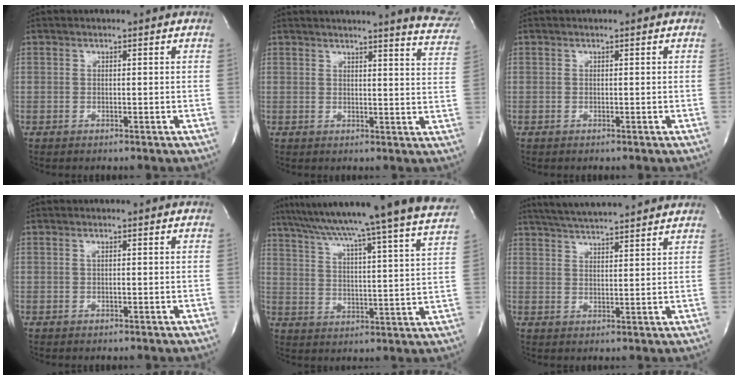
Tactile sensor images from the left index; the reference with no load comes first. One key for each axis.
{"total": 12.2, "fx": 11.5, "fy": 0.2, "fz": 4.1, "tx": -0.038, "ty": -0.064, "tz": 0.105}
{"total": 0.0}
{"total": 0.7, "fx": 0.1, "fy": 0.1, "fz": 0.7, "tx": -0.015, "ty": -0.001, "tz": 0.001}
{"total": 30.2, "fx": 27.0, "fy": -1.8, "fz": 13.4, "tx": -0.226, "ty": -0.061, "tz": 0.353}
{"total": 14.3, "fx": 12.9, "fy": 1.1, "fz": 6.0, "tx": -0.109, "ty": 0.027, "tz": 0.187}